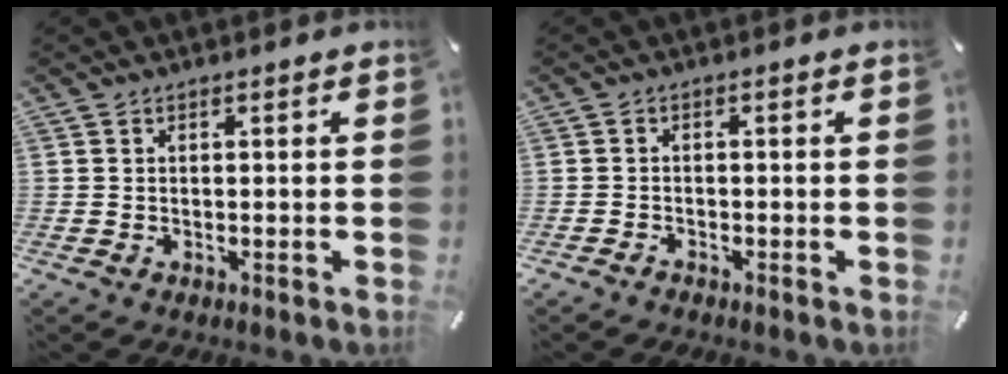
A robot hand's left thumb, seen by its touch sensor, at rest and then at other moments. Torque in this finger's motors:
{"motor_torque": [0.01, -0.16, -0.06, 0.02, 0.01]}